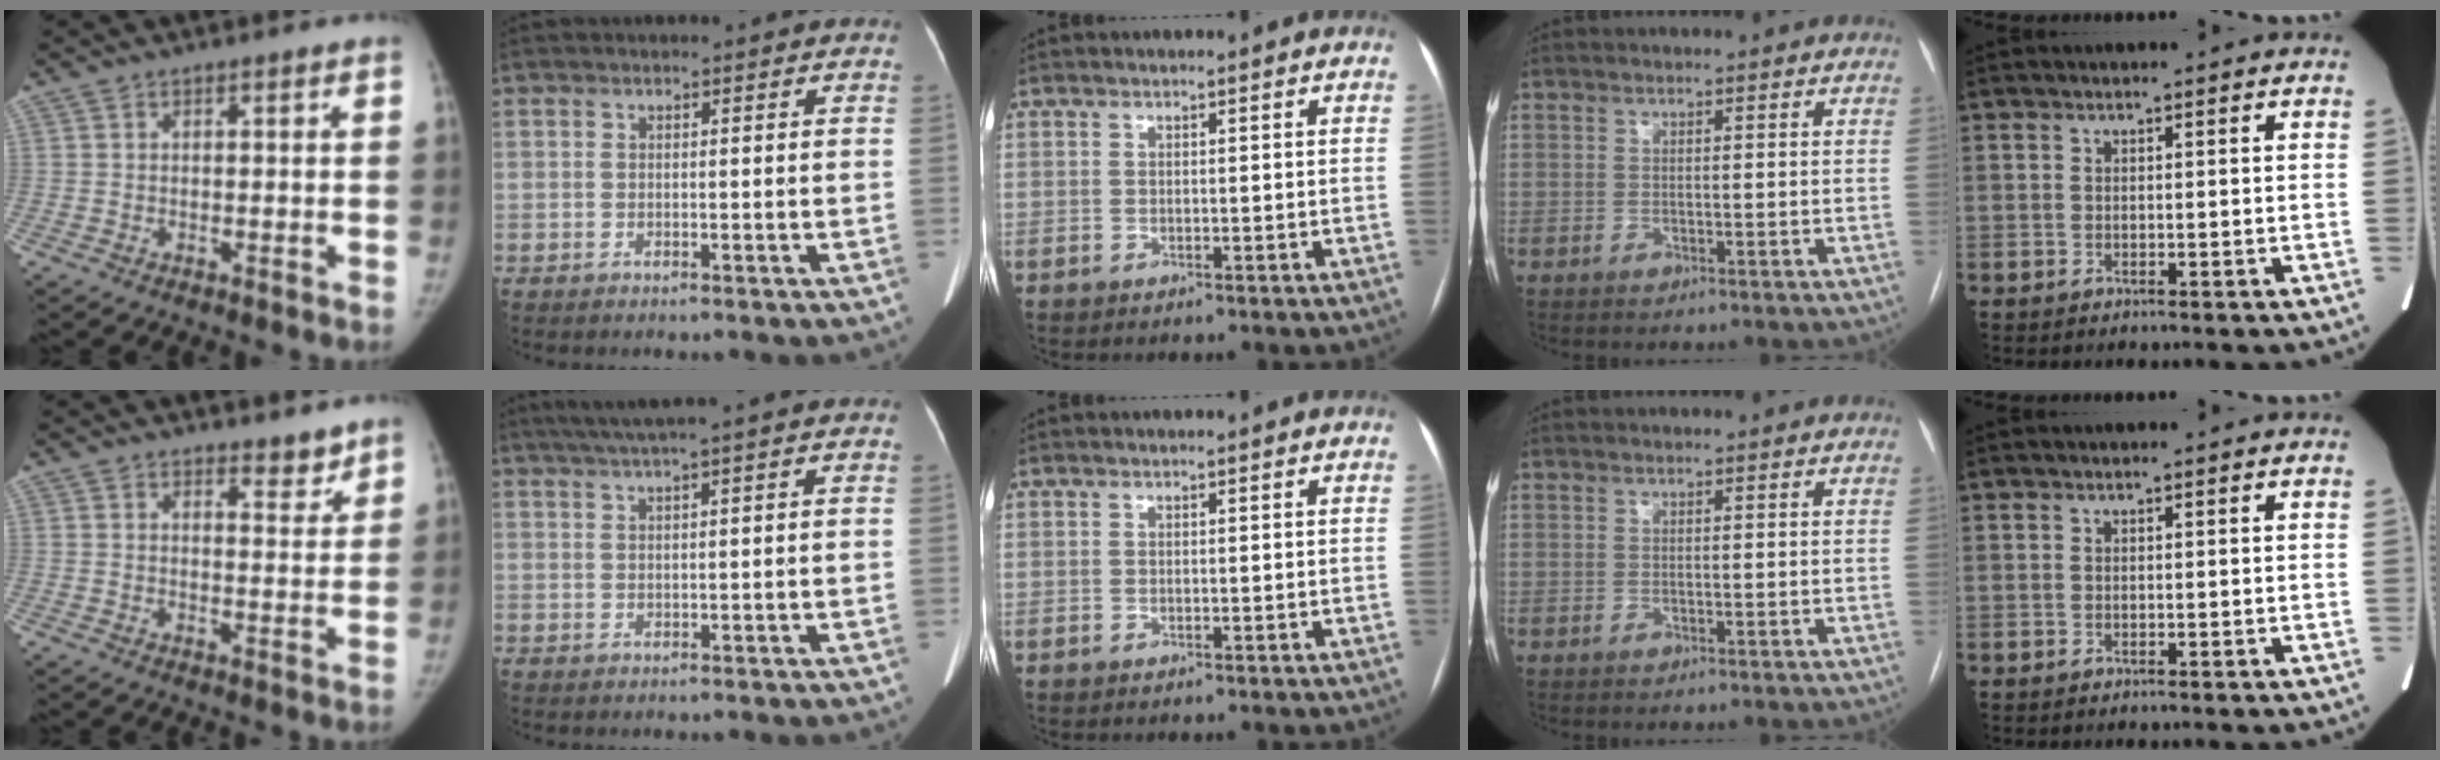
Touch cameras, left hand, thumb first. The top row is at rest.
{"thumb": {"total": 3.4, "force": [2.9, 1.4, 1.1], "torque": [0.003, -0.023, 0.041]}, "index": {"total": 3.6, "force": [2.4, -0.9, 2.5], "torque": [-0.052, 0.012, 0.050]}}